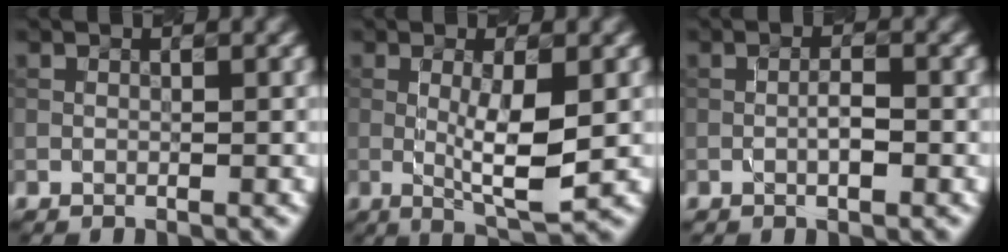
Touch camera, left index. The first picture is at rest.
{"total": 5.1, "force": [-0.2, 1.0, 5.0], "torque": [-0.088, -0.007, 0.001]}
{"total": 1.8, "force": [-0.5, 0.5, 1.7], "torque": [-0.031, 0.001, -0.010]}